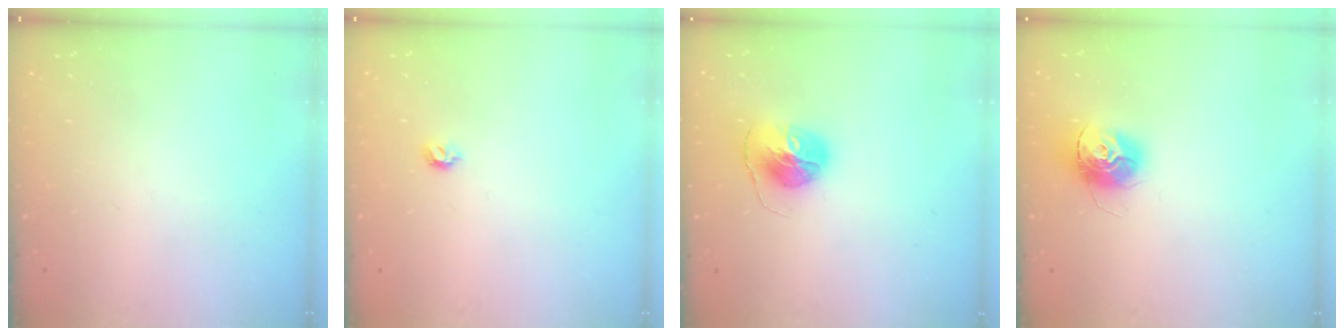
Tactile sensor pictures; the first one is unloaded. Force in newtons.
{"total": 4.1, "press": 4.0, "slide": 0.8}
{"total": 10.1, "press": 10.1, "slide": 0.2}
{"total": 13.6, "press": 13.5, "slide": 1.3}